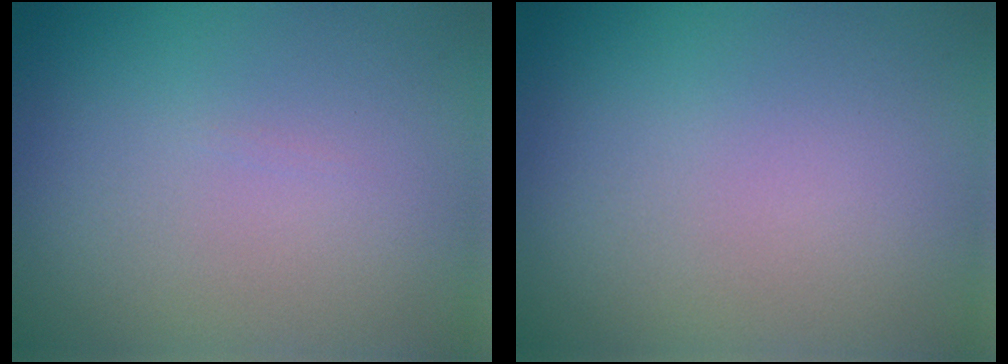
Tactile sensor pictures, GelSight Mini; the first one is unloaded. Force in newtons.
{"total": 0.0}